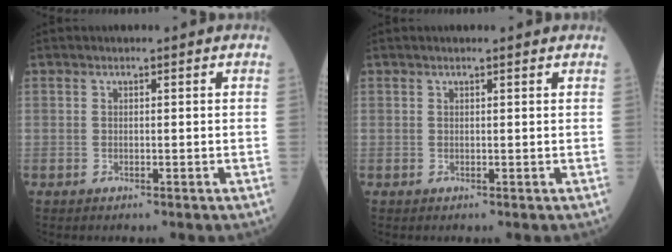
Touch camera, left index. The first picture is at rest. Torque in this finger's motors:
{"motor_torque": [0.31, -0.37, 0.07, -0.01]}